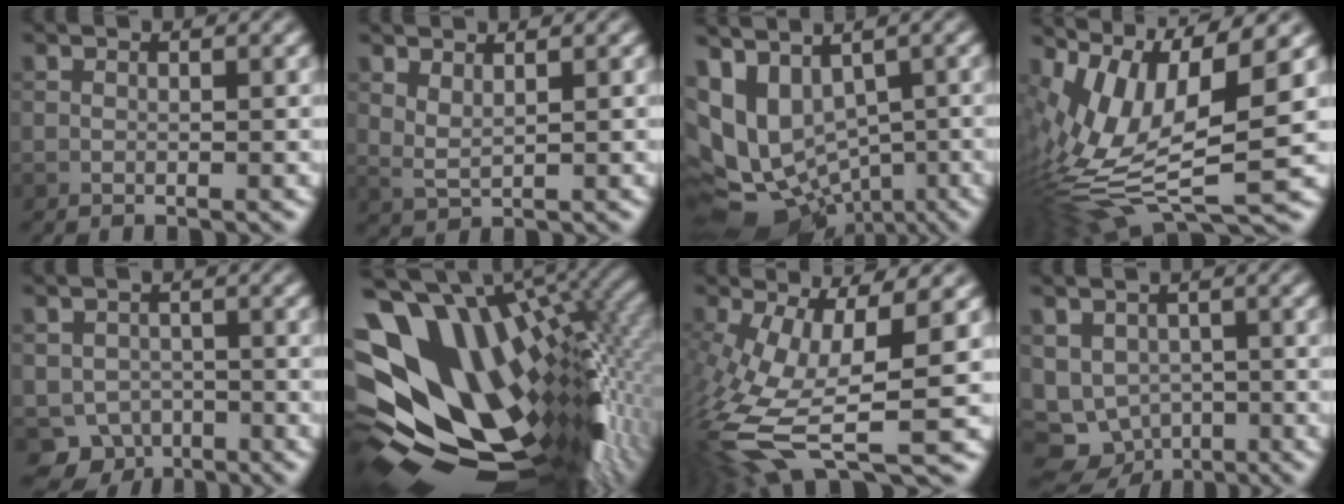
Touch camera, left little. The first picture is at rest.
{"total": 1.5, "force": [1.1, 0.4, 1.0], "torque": [-0.027, -0.007, 0.027]}
{"total": 8.8, "force": [-1.4, 6.3, 6.0], "torque": [-0.087, 0.009, 0.004]}
{"total": 12.2, "force": [0.3, 4.1, 11.4], "torque": [-0.244, -0.001, 0.020]}
{"total": 4.1, "force": [-2.2, 3.3, 0.9], "torque": [-0.005, -0.009, -0.034]}
{"total": 17.9, "force": [-0.7, 10.4, 14.6], "torque": [-0.247, -0.018, 0.005]}
{"total": 11.2, "force": [-3.5, 3.8, 10.0], "torque": [-0.216, -0.011, -0.062]}
{"total": 6.7, "force": [-2.4, 5.7, 2.7], "torque": [-0.040, -0.017, -0.033]}